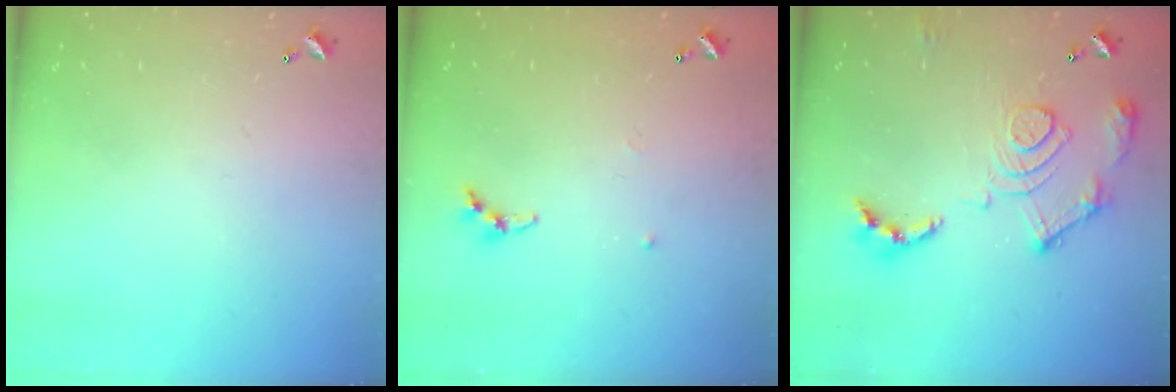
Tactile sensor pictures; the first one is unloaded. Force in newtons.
{"total": 5.3, "press": 5.2, "slide": 0.7}
{"total": 16.8, "press": 16.7, "slide": 1.6}